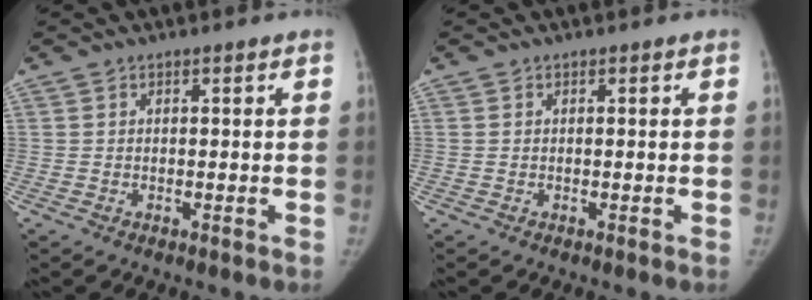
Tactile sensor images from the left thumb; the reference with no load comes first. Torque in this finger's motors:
{"motor_torque": [0.02, 0.01, 0.36, 0.18, 0.05]}